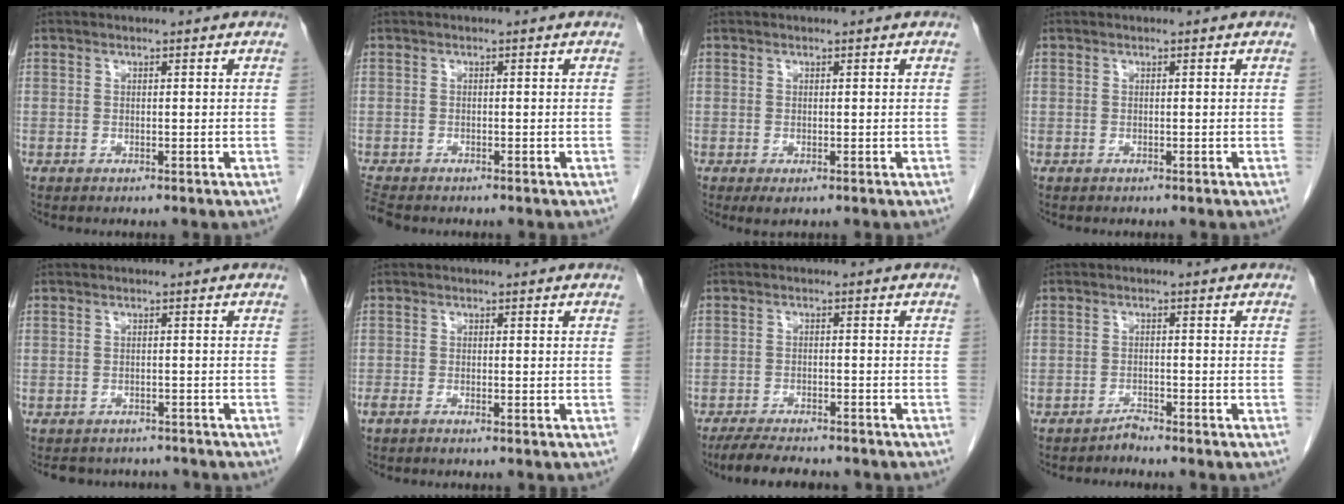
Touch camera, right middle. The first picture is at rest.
{"total": 3.2, "force": [-2.9, 0.9, 1.2], "torque": [-0.030, -0.012, -0.051]}
{"total": 1.4, "force": [-0.6, 0.6, 1.1], "torque": [-0.014, -0.004, -0.004]}
{"total": 0.0}
{"total": 6.6, "force": [-6.1, 2.4, 0.7], "torque": [-0.011, 0.005, -0.072]}
{"total": 1.6, "force": [-1.3, 0.3, 0.8], "torque": [-0.016, -0.003, -0.019]}
{"total": 8.8, "force": [-7.7, 1.8, 3.8], "torque": [-0.061, -0.013, -0.117]}
{"total": 1.4, "force": [-1.4, -0.1, 0.0], "torque": [0.009, -0.001, -0.024]}